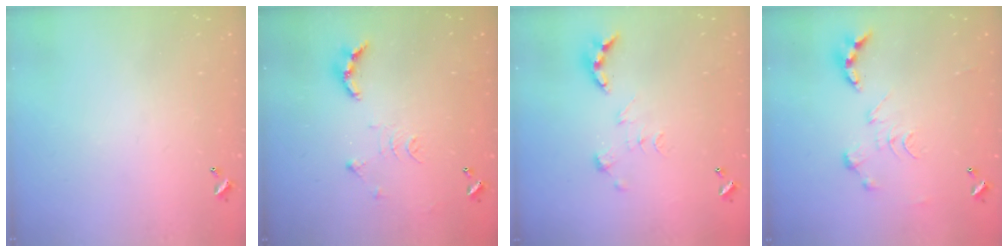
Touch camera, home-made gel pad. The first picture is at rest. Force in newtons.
{"total": 10.3, "press": 10.2, "slide": 1.0}
{"total": 3.3, "press": 3.3, "slide": 0.4}
{"total": 0.0}